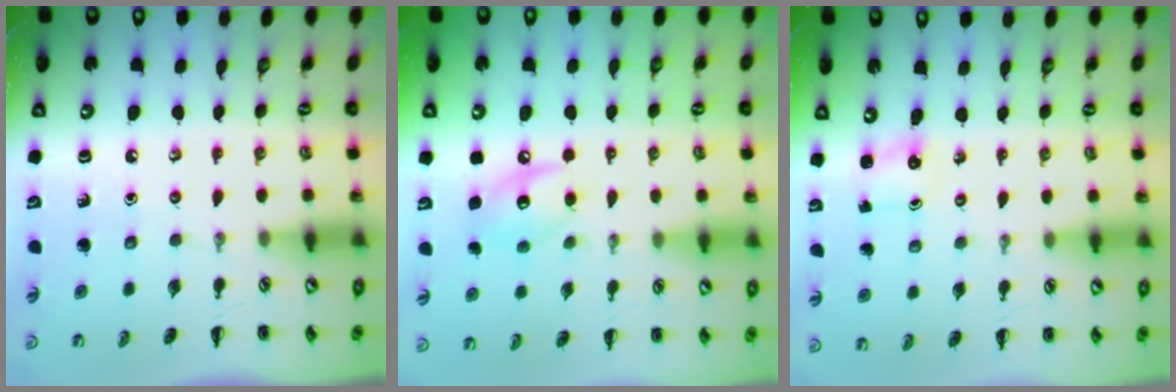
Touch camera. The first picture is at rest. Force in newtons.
{"total": 9.5, "press": 9.5, "slide": 0.8}
{"total": 0.9, "press": 0.8, "slide": 0.2}